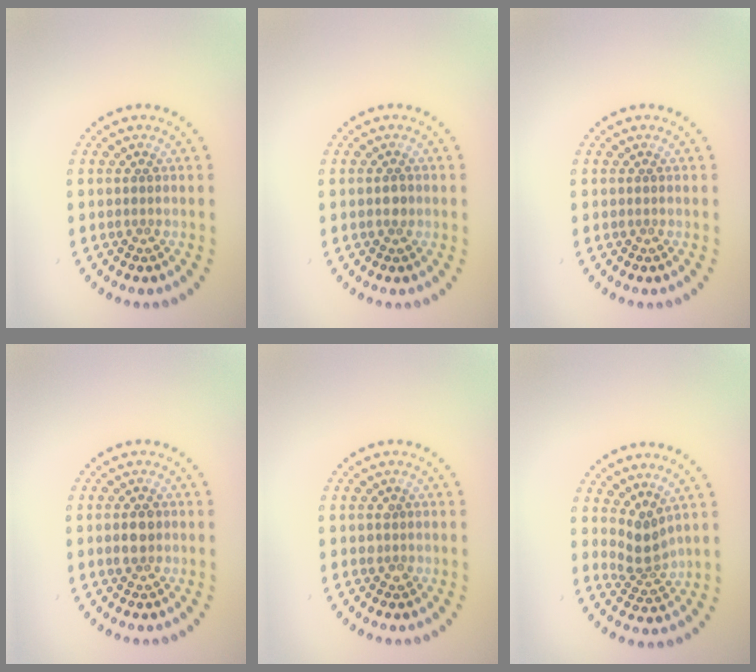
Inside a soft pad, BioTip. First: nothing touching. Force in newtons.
{"total": 0.8, "press": 0.8, "slide": 0.1}
{"total": 0.0}
{"total": 2.3, "press": 2.3, "slide": 0.1}
{"total": 1.0, "press": 1.0, "slide": 0.2}
{"total": 2.7, "press": 1.9, "slide": 1.9}